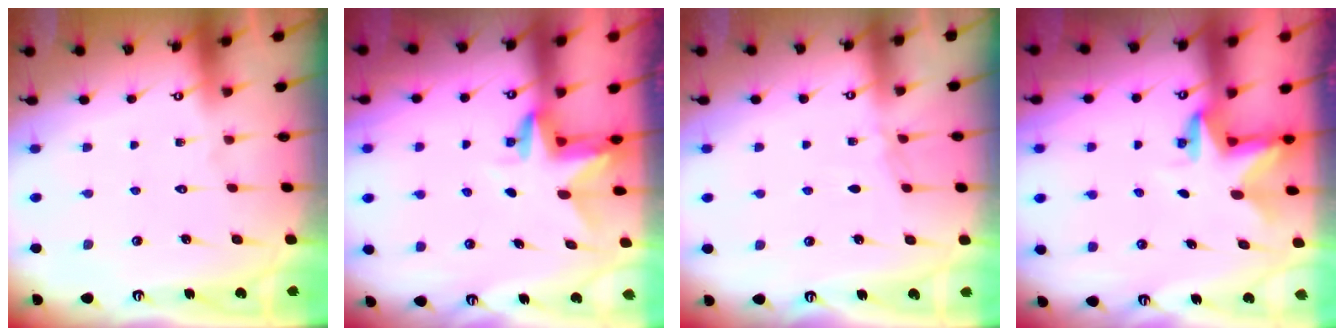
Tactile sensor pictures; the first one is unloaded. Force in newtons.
{"total": 3.0, "press": 3.0, "slide": 0.2}
{"total": 4.3, "press": 4.2, "slide": 0.6}
{"total": 2.9, "press": 2.9, "slide": 0.2}